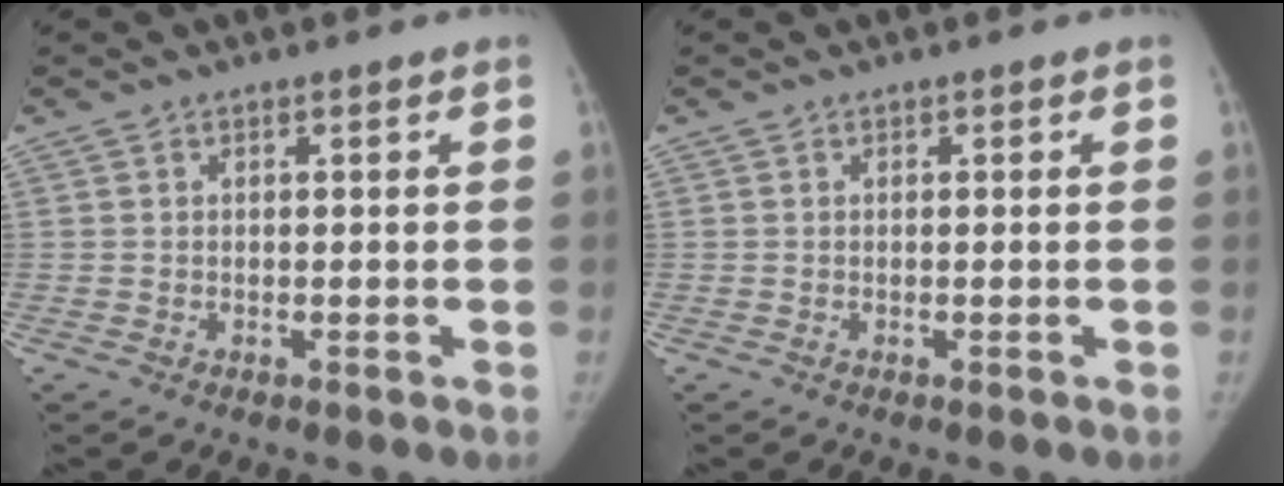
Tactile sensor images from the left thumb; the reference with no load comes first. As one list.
[{"total": 0.0}]